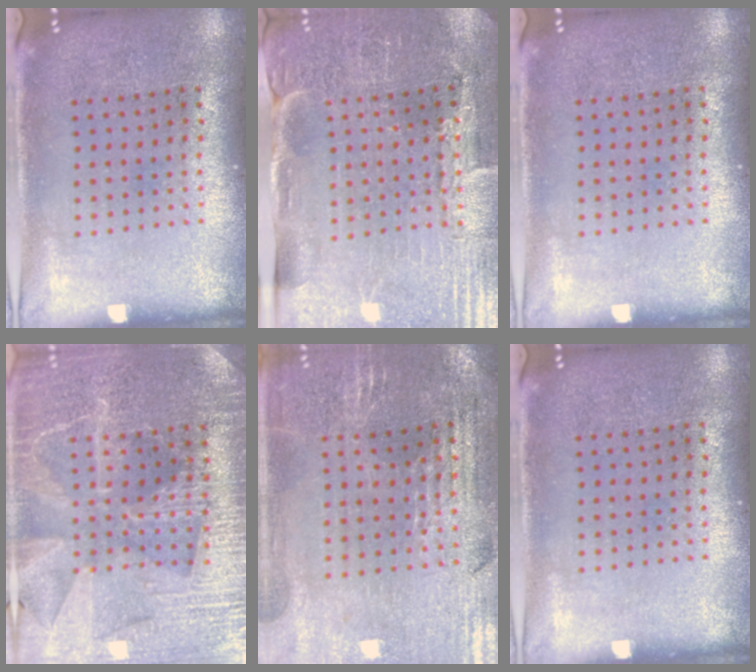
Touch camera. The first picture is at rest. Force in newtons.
{"total": 3.7, "press": 3.7, "slide": 0.6}
{"total": 0.0}
{"total": 4.0, "press": 3.7, "slide": 1.3}
{"total": 1.8, "press": 1.7, "slide": 0.4}
{"total": 0.0}